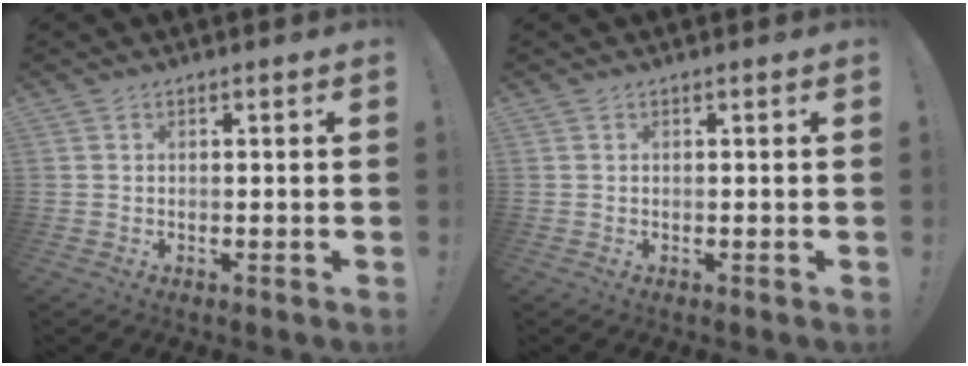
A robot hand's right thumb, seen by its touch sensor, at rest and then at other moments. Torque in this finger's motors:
{"motor_torque": [0.00, 0.00, 0.00, 0.00, 0.00]}